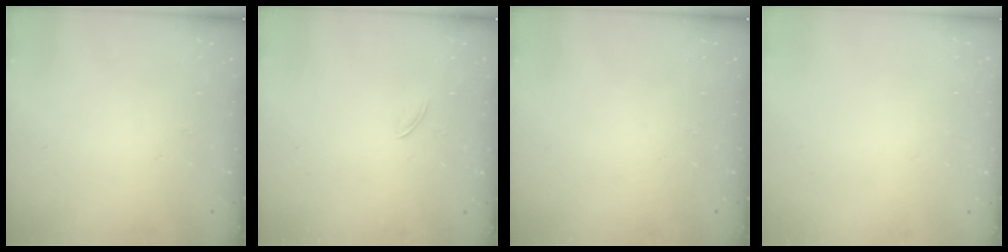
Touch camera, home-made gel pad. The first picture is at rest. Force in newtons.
{"total": 1.7, "press": 1.7, "slide": 0.5}
{"total": 0.0}
{"total": 2.0, "press": 2.0, "slide": 0.1}